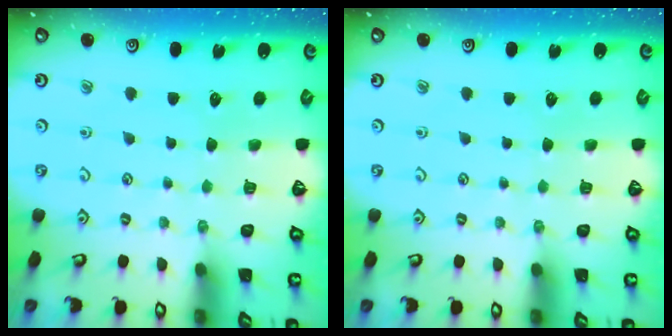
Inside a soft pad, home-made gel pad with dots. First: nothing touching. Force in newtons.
{"total": 0.0}